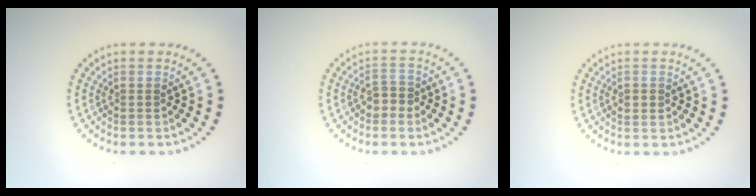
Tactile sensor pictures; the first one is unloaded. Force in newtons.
{"total": 1.9, "press": 1.7, "slide": 0.7}
{"total": 1.2, "press": 1.2, "slide": 0.0}